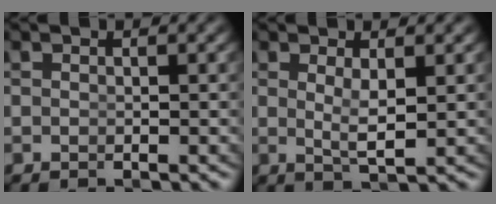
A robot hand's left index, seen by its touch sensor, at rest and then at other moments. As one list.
[{"total": 2.3, "force": [0.5, -0.3, 2.2], "torque": [-0.041, -0.020, 0.022]}]